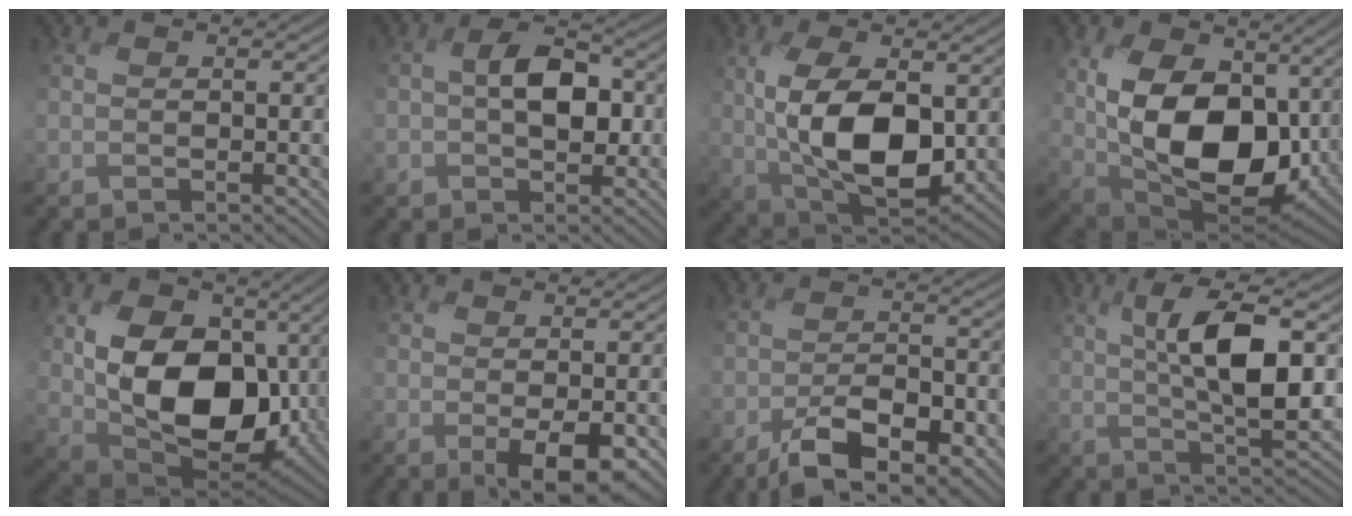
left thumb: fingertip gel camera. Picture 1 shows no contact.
{"total": 6.7, "force": [0.1, 4.4, 5.0], "torque": [-0.089, 0.005, -0.007]}
{"total": 11.7, "force": [0.0, 6.4, 9.8], "torque": [-0.210, -0.015, 0.008]}
{"total": 15.5, "force": [1.3, 10.1, 11.7], "torque": [-0.235, -0.024, 0.031]}
{"total": 15.6, "force": [-0.1, 10.9, 11.2], "torque": [-0.210, -0.026, 0.005]}
{"total": 3.9, "force": [-0.6, 1.7, 3.4], "torque": [-0.068, -0.016, -0.006]}
{"total": 7.7, "force": [-4.9, 3.3, 4.9], "torque": [-0.082, -0.007, -0.088]}
{"total": 9.6, "force": [2.0, 3.1, 8.8], "torque": [-0.158, 0.000, 0.030]}